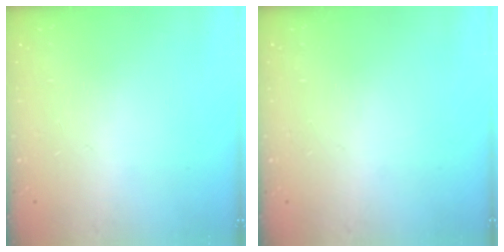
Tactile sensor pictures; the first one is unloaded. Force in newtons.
{"total": 0.0}